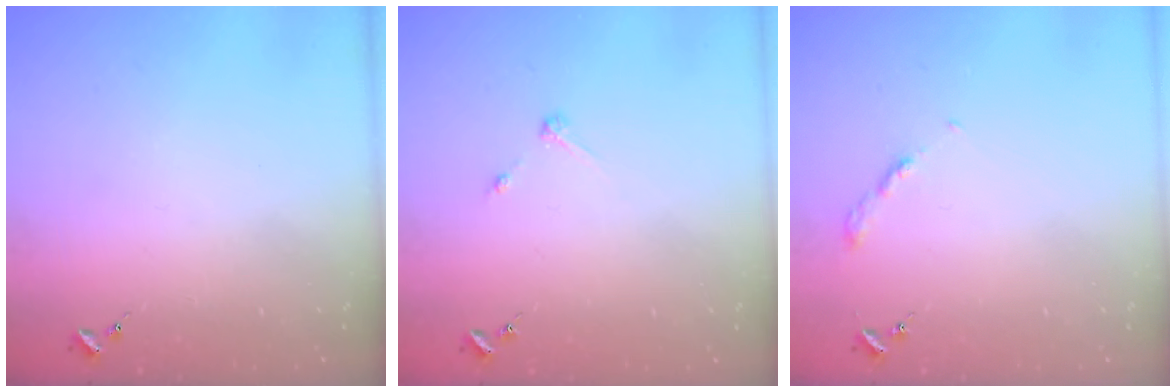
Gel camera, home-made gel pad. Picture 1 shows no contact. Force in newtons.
{"total": 2.7, "press": 2.7, "slide": 0.3}
{"total": 2.7, "press": 2.6, "slide": 0.3}